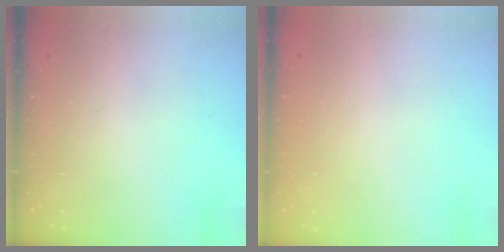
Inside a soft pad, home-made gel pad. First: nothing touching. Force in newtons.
{"total": 0.0}